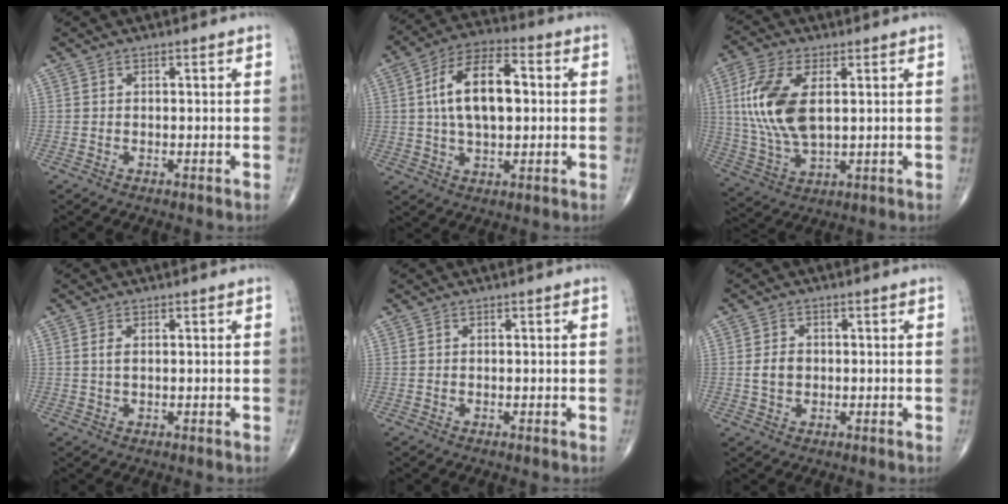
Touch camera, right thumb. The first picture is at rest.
{"total": 13.9, "force": [1.6, 7.2, 11.8], "torque": [-0.199, 0.021, 0.023]}
{"total": 14.2, "force": [2.6, 7.1, 12.0], "torque": [-0.263, -0.007, 0.056]}
{"total": 1.6, "force": [0.4, 0.7, 1.3], "torque": [-0.031, 0.003, 0.012]}
{"total": 0.0}
{"total": 3.5, "force": [-0.1, 2.7, 2.2], "torque": [-0.035, 0.005, -0.001]}